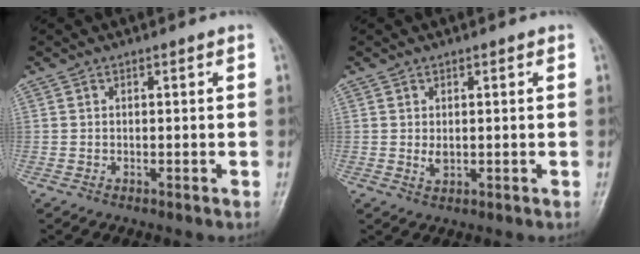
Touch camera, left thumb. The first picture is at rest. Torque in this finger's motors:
{"motor_torque": [-0.01, 0.06, 0.37, -0.11, 0.00]}